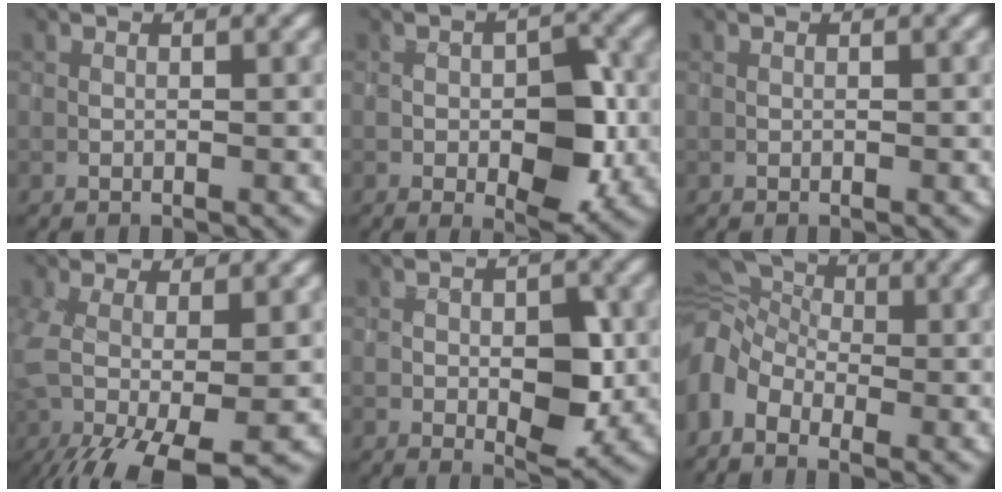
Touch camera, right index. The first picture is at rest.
{"total": 6.3, "force": [-1.0, 3.3, 5.3], "torque": [-0.083, -0.006, -0.012]}
{"total": 0.0}
{"total": 11.3, "force": [-4.1, 4.2, 9.6], "torque": [-0.201, -0.038, -0.053]}
{"total": 4.8, "force": [-0.5, 2.5, 4.1], "torque": [-0.069, -0.008, -0.003]}
{"total": 8.2, "force": [-0.5, 5.9, 5.6], "torque": [-0.106, 0.019, -0.014]}